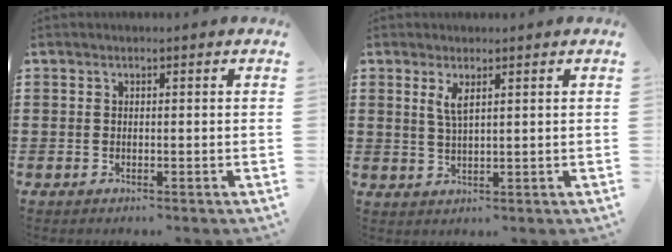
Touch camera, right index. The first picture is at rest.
{"total": 2.8, "force": [1.4, 0.7, 2.3], "torque": [-0.050, 0.002, 0.025]}